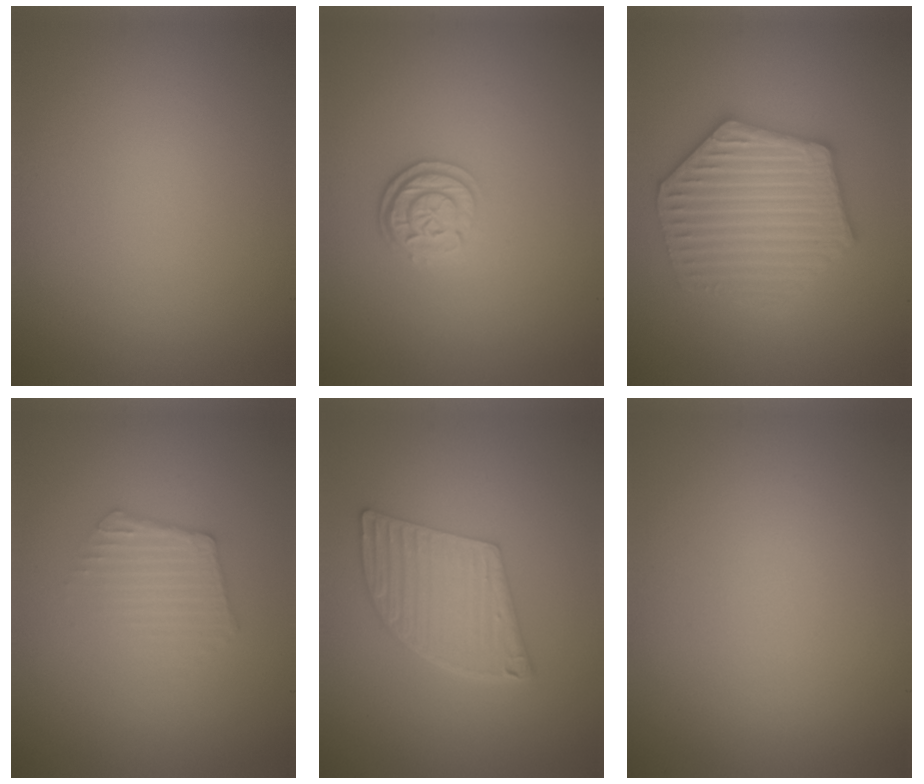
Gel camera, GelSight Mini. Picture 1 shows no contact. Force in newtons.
{"total": 2.8, "press": 2.3, "slide": 1.6}
{"total": 6.3, "press": 6.2, "slide": 1.0}
{"total": 2.4, "press": 2.4, "slide": 0.3}
{"total": 5.5, "press": 4.1, "slide": 3.7}
{"total": 0.0}